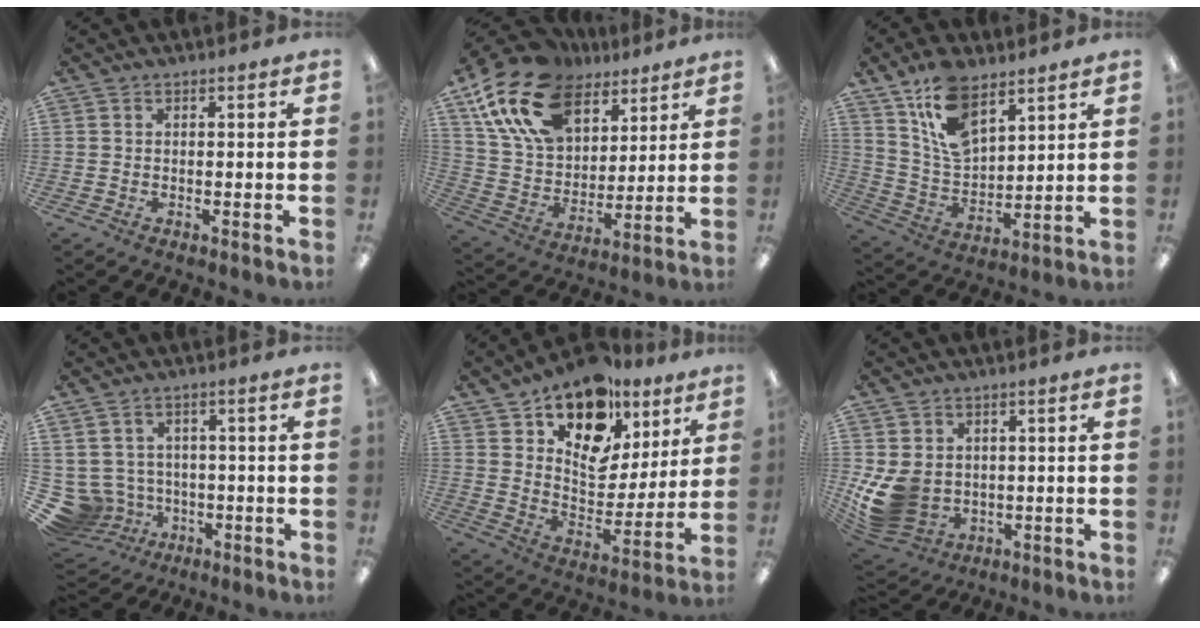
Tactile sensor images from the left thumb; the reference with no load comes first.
{"total": 19.7, "force": [12.1, 11.8, 10.1], "torque": [-0.212, -0.046, 0.226]}
{"total": 13.6, "force": [8.6, 6.9, 8.0], "torque": [-0.166, -0.030, 0.161]}
{"total": 8.3, "force": [-1.5, 7.8, 2.5], "torque": [-0.107, 0.000, -0.020]}
{"total": 17.6, "force": [12.5, 10.2, 7.2], "torque": [-0.122, -0.082, 0.226]}
{"total": 10.8, "force": [-0.6, 9.1, 5.7], "torque": [-0.134, -0.002, -0.004]}